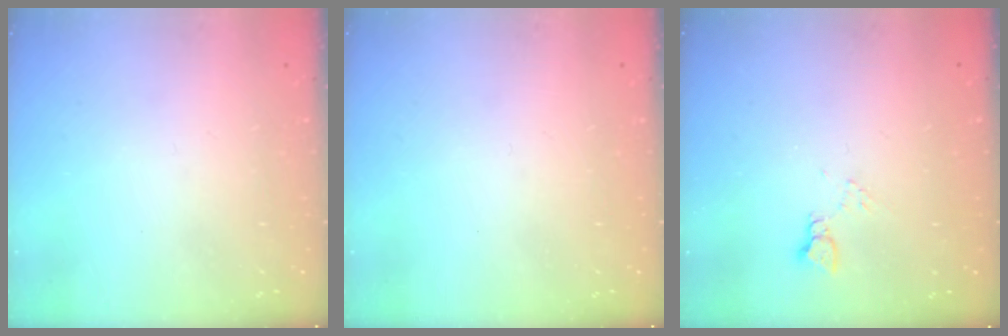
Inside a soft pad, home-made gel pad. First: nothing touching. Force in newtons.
{"total": 0.0}
{"total": 3.6, "press": 3.5, "slide": 0.5}